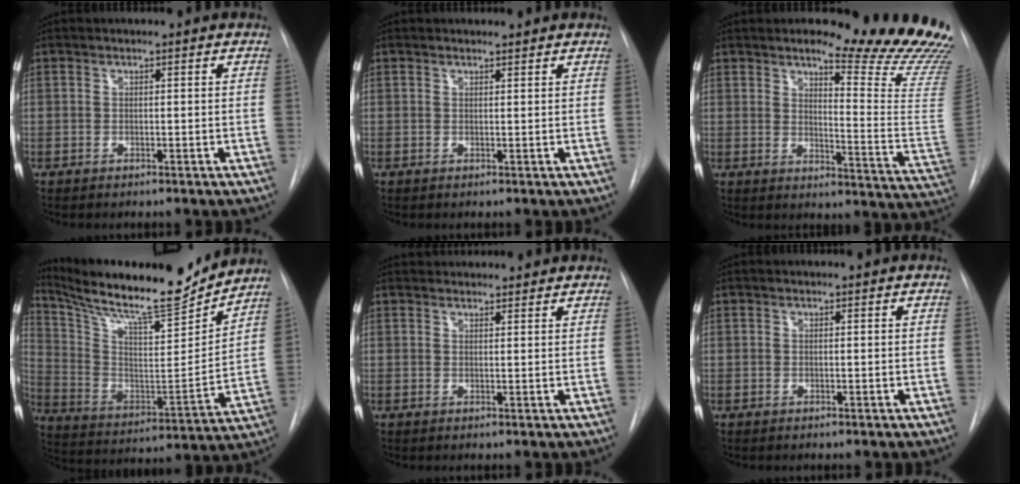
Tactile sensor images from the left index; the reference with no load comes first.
{"total": 0.9, "force": [0.9, 0.1, 0.0], "torque": [-0.009, -0.001, 0.015]}
{"total": 17.8, "force": [15.5, 0.0, 8.6], "torque": [-0.107, -0.123, 0.175]}
{"total": 21.6, "force": [19.6, 1.7, 8.8], "torque": [-0.169, -0.037, 0.313]}
{"total": 6.4, "force": [6.1, 1.4, 1.2], "torque": [-0.010, 0.033, 0.075]}
{"total": 0.0}